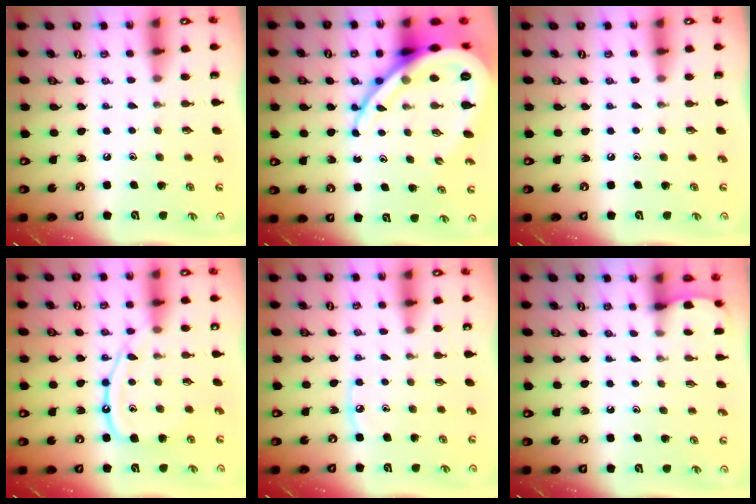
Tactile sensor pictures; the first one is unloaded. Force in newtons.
{"total": 19.7, "press": 19.6, "slide": 2.1}
{"total": 0.0}
{"total": 12.3, "press": 12.3, "slide": 1.1}
{"total": 4.2, "press": 4.1, "slide": 0.5}
{"total": 1.2, "press": 1.2, "slide": 0.1}